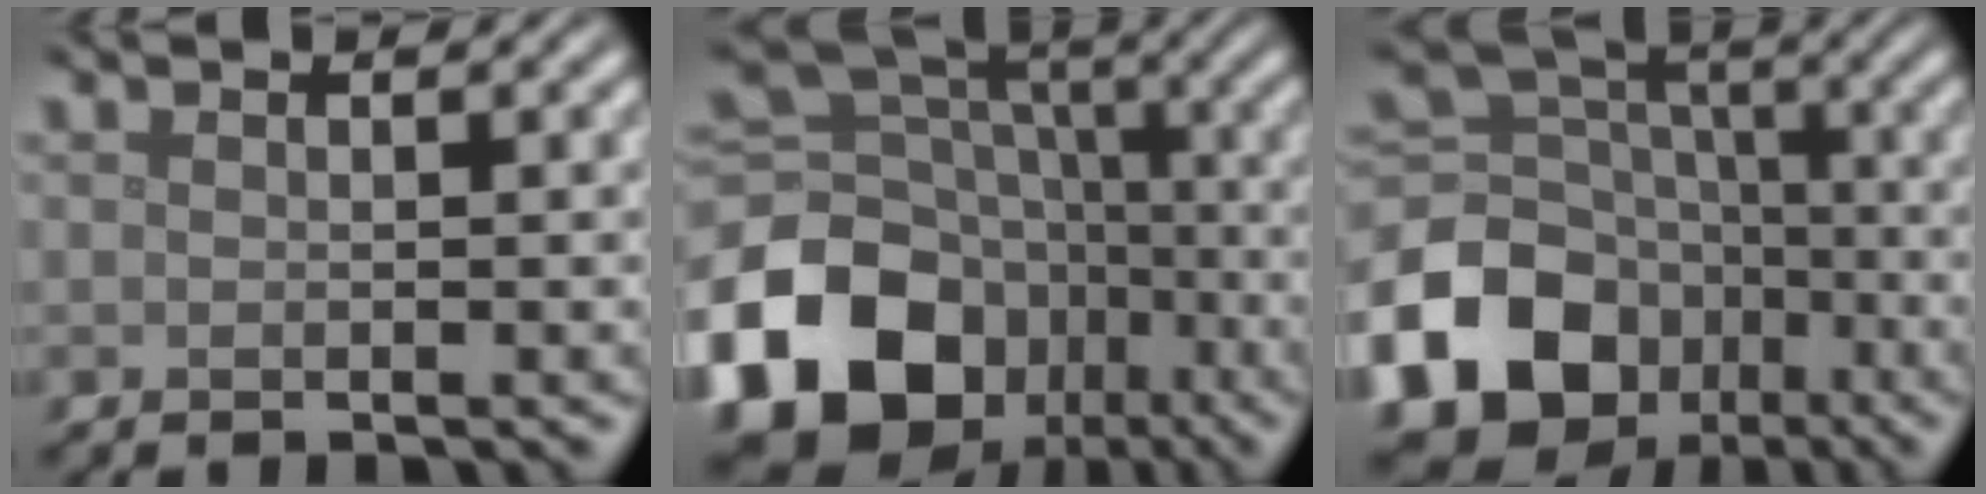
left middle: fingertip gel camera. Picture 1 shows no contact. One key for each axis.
{"total": 16.5, "fx": -7.7, "fy": 12.5, "fz": 7.5, "tx": -0.185, "ty": -0.013, "tz": -0.127}
{"total": 15.6, "fx": -7.9, "fy": 12.1, "fz": 6.1, "tx": -0.163, "ty": -0.019, "tz": -0.134}